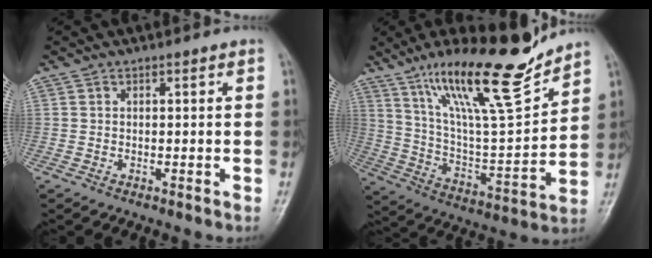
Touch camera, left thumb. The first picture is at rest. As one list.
[{"total": 21.2, "force": [15.4, 3.9, 13.9], "torque": [-0.204, -0.081, 0.272]}]